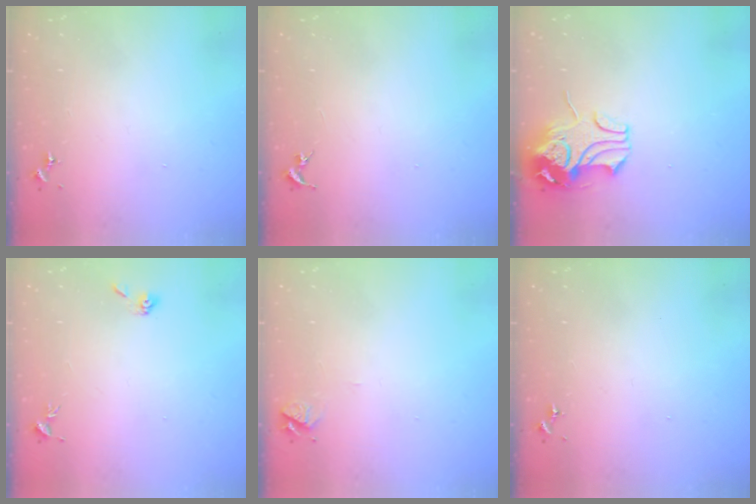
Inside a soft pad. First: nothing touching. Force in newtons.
{"total": 0.0}
{"total": 9.7, "press": 9.6, "slide": 1.7}
{"total": 5.3, "press": 5.2, "slide": 1.1}
{"total": 4.9, "press": 4.9, "slide": 0.5}
{"total": 0.0}